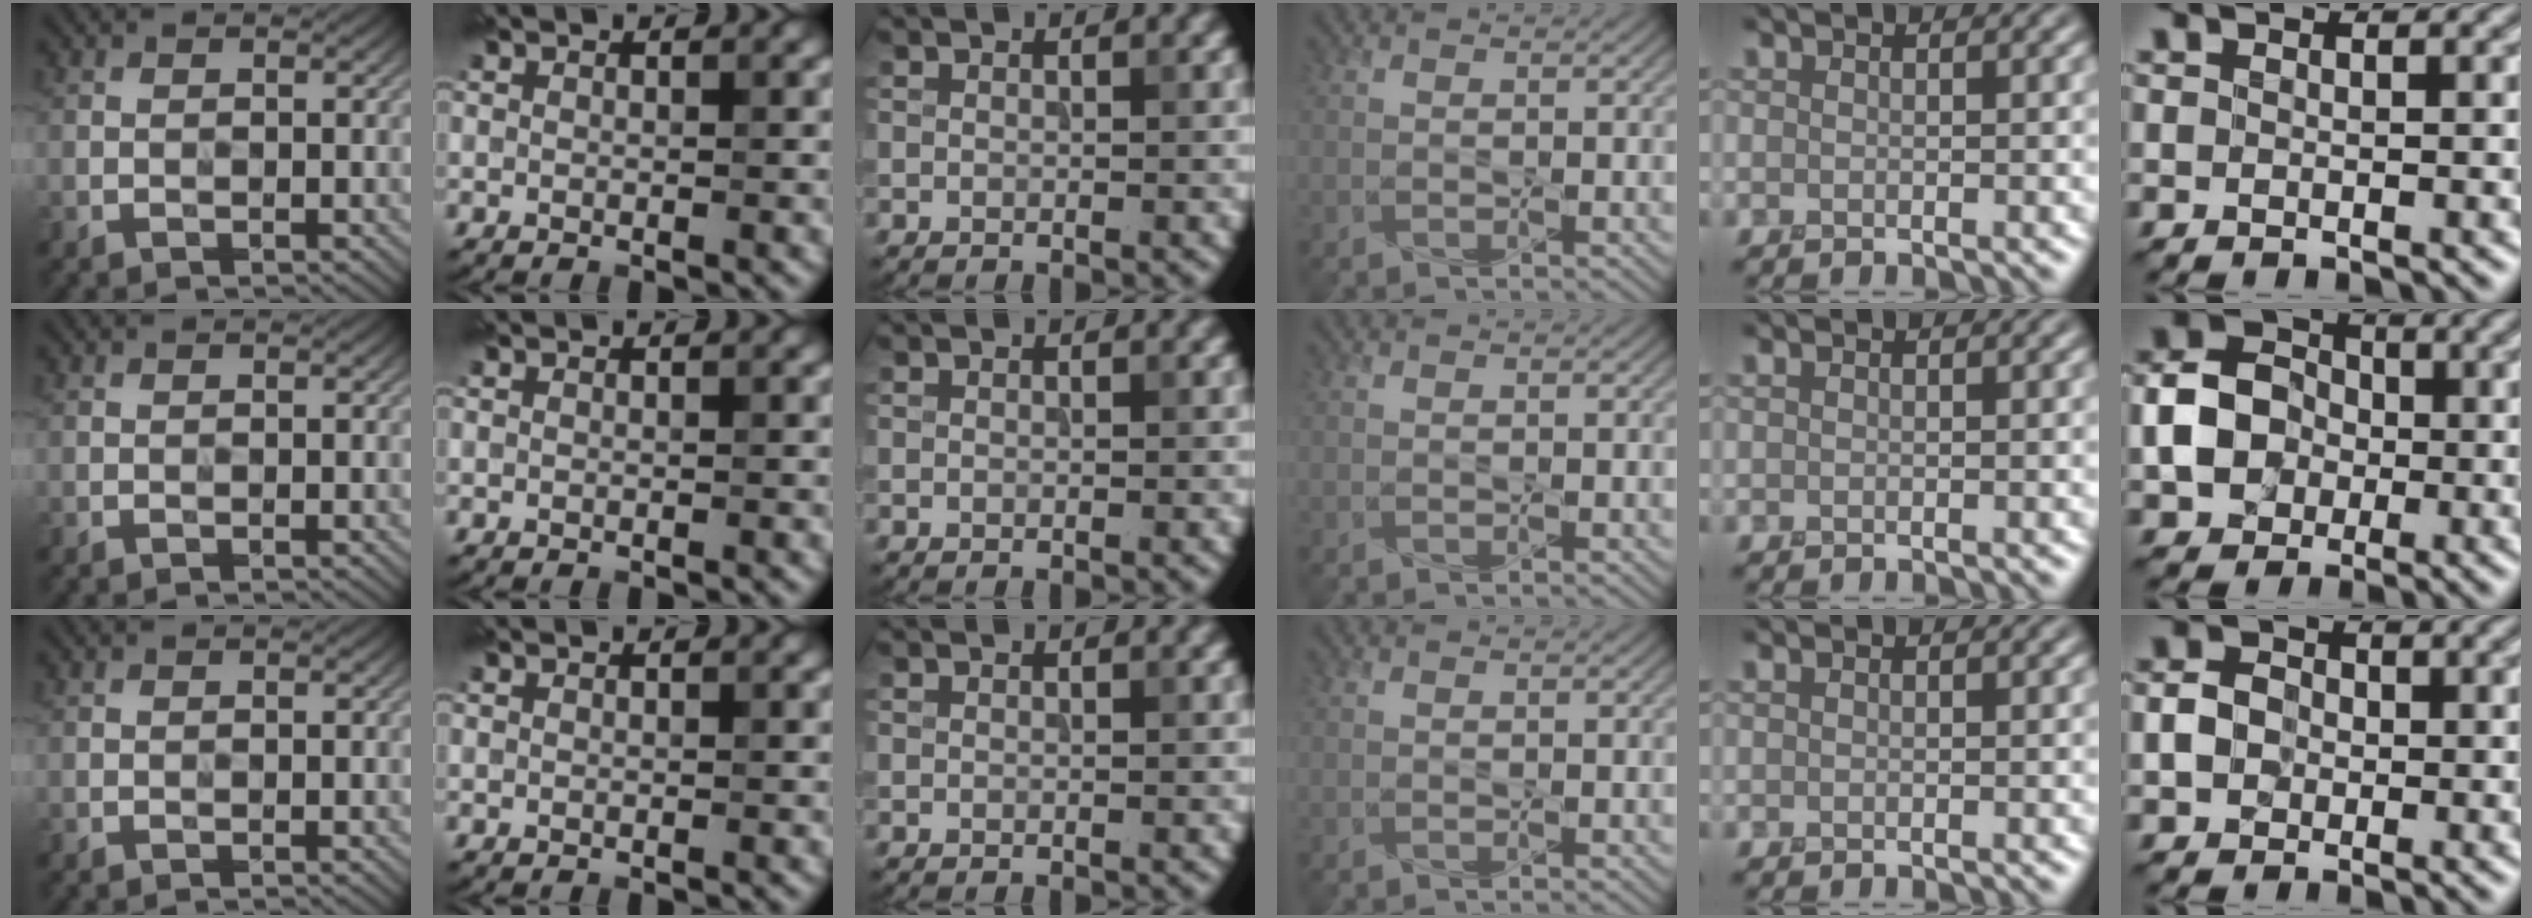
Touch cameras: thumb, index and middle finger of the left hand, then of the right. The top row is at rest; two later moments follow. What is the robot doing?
{"motion": "press", "object": "button"}